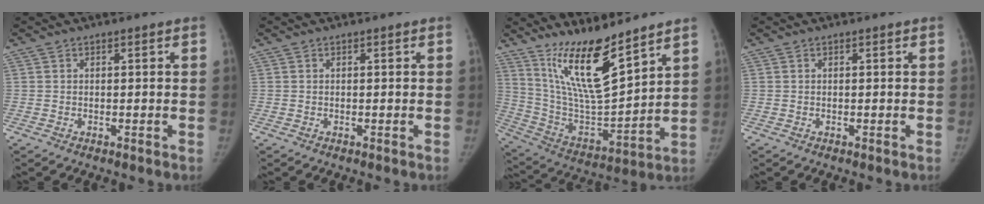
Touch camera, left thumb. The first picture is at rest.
{"total": 0.0}
{"total": 17.1, "force": [12.1, 3.8, 11.5], "torque": [-0.184, -0.081, 0.239]}
{"total": 0.0}